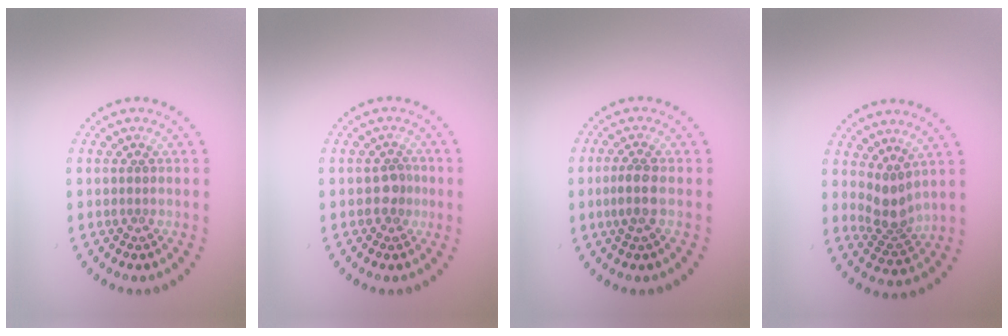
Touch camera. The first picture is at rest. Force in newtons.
{"total": 1.6, "press": 1.4, "slide": 0.8}
{"total": 2.0, "press": 1.8, "slide": 0.9}
{"total": 2.7, "press": 2.1, "slide": 1.8}